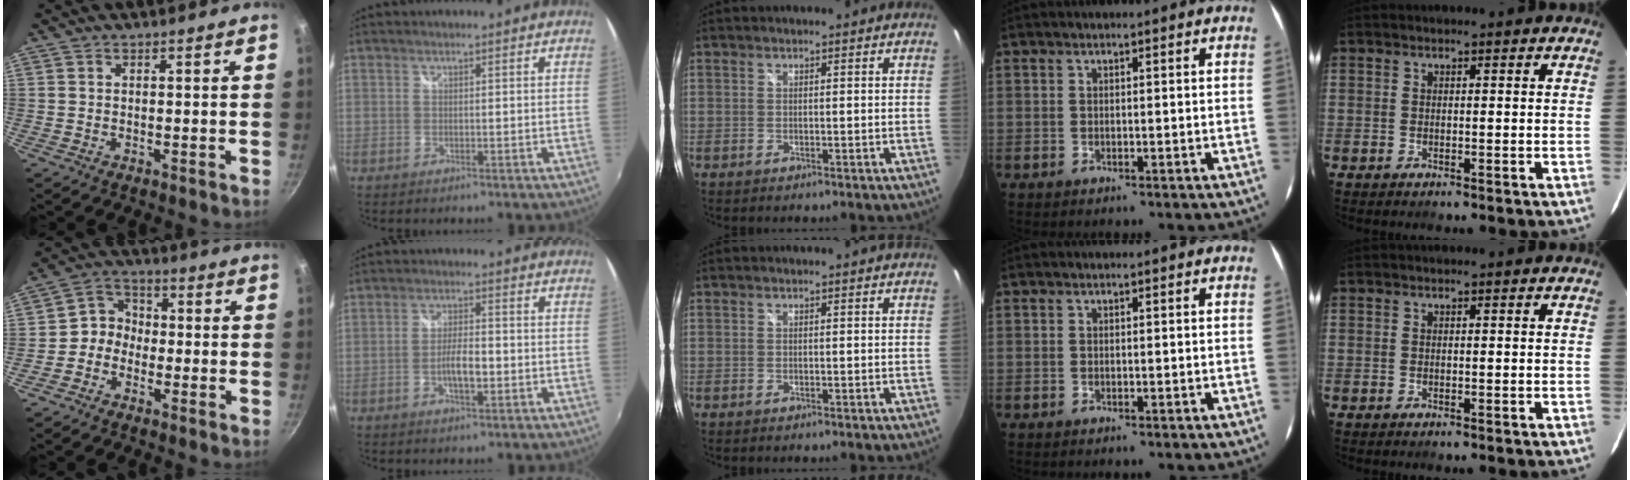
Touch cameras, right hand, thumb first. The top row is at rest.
{"thumb": {"total": 5.3, "force": [-1.6, 4.5, 2.1], "torque": [-0.007, 0.030, -0.046]}, "index": {"total": 5.0, "force": [-1.5, 1.5, 4.5], "torque": [-0.086, 0.002, -0.026]}}